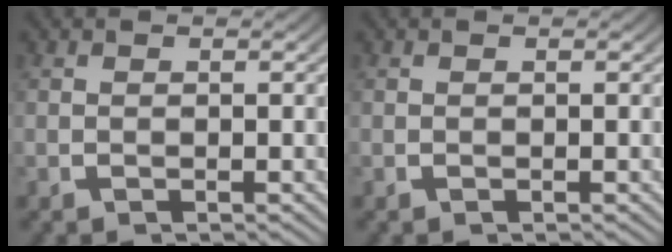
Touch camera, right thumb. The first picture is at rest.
{"total": 0.0}